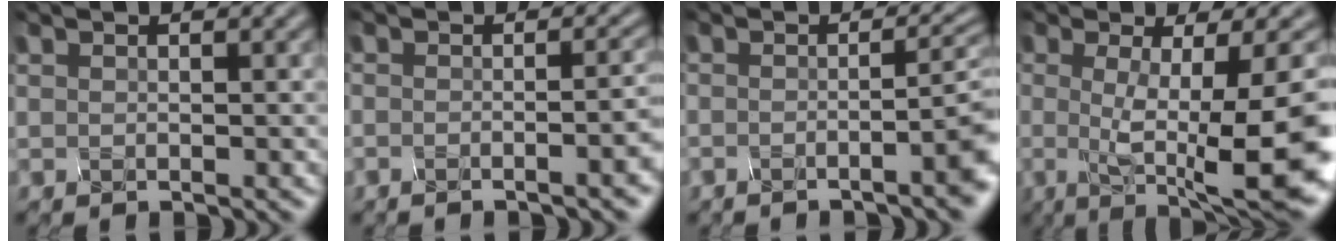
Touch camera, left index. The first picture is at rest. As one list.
[{"total": 5.2, "force": [-1.2, 2.4, 4.4], "torque": [-0.006, 0.028, -0.029]}, {"total": 6.1, "force": [-1.7, 2.0, 5.5], "torque": [-0.030, 0.013, -0.029]}, {"total": 12.7, "force": [-2.5, 2.6, 12.2], "torque": [-0.176, -0.001, -0.022]}]